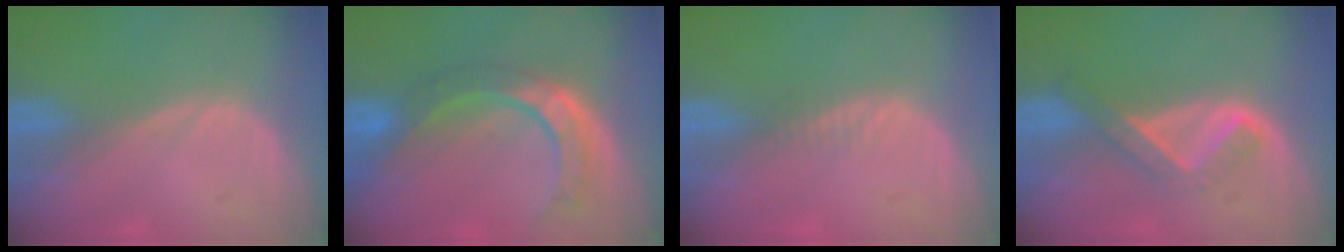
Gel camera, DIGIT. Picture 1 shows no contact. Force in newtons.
{"total": 8.5, "press": 7.2, "slide": 4.6}
{"total": 1.2, "press": 0.9, "slide": 0.8}
{"total": 5.2, "press": 4.6, "slide": 2.6}